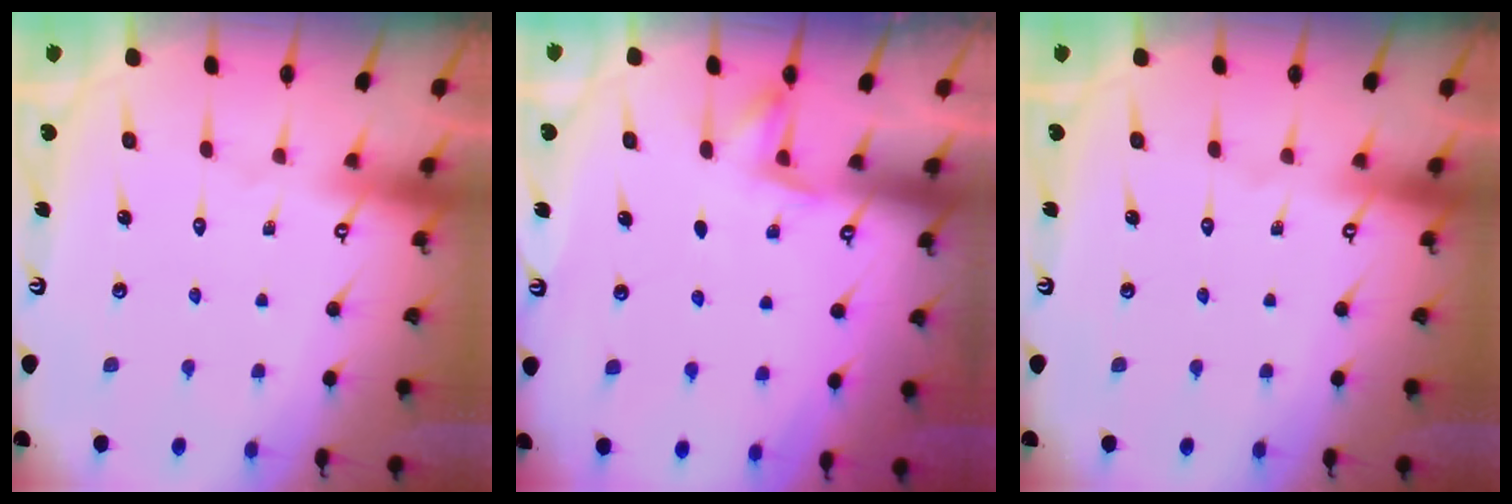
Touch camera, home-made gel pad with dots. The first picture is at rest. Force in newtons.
{"total": 4.0, "press": 3.8, "slide": 1.3}
{"total": 0.0}